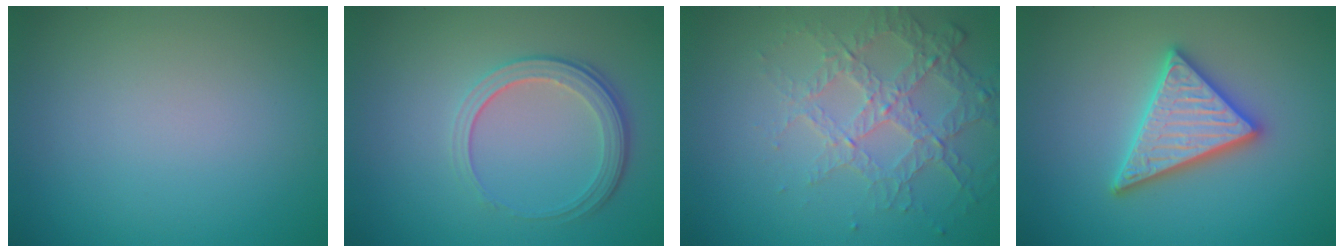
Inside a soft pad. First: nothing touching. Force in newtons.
{"total": 3.7, "press": 2.7, "slide": 2.5}
{"total": 4.0, "press": 3.1, "slide": 2.5}
{"total": 4.7, "press": 4.6, "slide": 0.7}